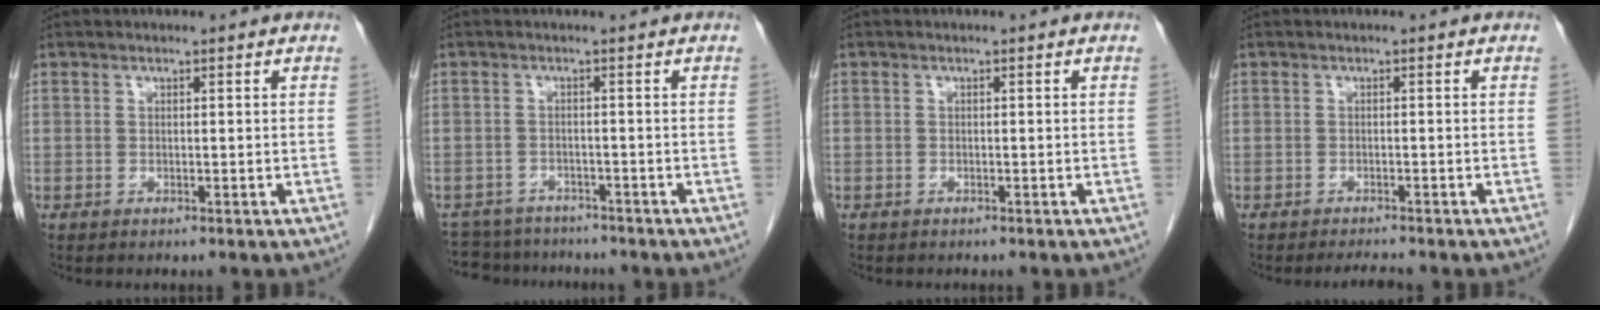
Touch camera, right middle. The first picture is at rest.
{"total": 7.6, "force": [-7.0, 2.9, 0.8], "torque": [-0.014, 0.007, -0.091]}
{"total": 0.5, "force": [-0.3, 0.4, 0.0], "torque": [-0.008, 0.004, -0.007]}
{"total": 1.7, "force": [-1.6, -0.2, 0.4], "torque": [-0.010, -0.008, -0.023]}